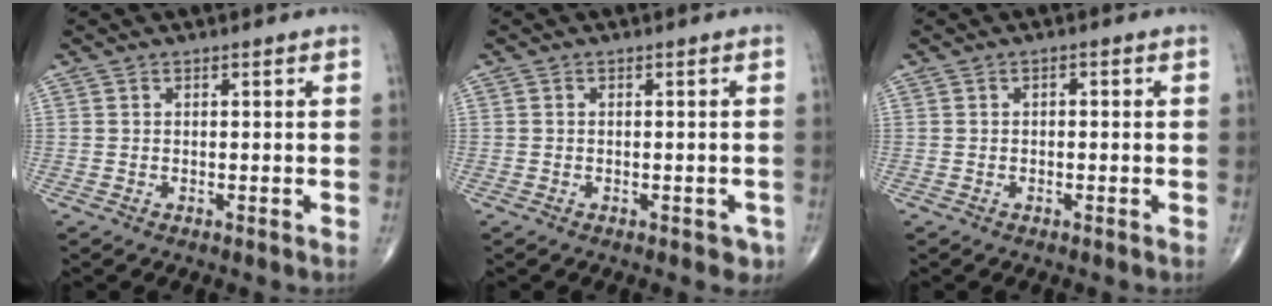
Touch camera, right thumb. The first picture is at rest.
{"total": 2.3, "force": [-1.3, 1.4, 1.3], "torque": [-0.001, 0.003, -0.014]}
{"total": 0.9, "force": [0.0, 0.6, 0.7], "torque": [-0.004, 0.003, -0.005]}